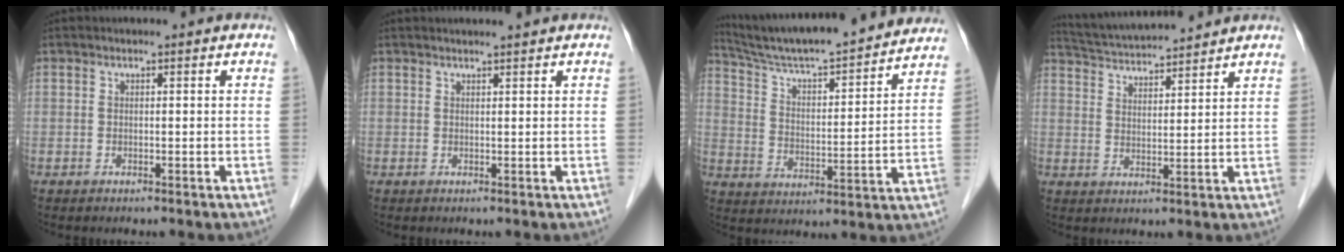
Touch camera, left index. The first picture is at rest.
{"total": 2.6, "force": [2.5, -0.1, 0.9], "torque": [-0.012, 0.012, 0.034]}
{"total": 22.5, "force": [20.6, 1.1, 8.9], "torque": [-0.149, -0.005, 0.302]}
{"total": 11.2, "force": [10.6, 0.3, 3.6], "torque": [-0.073, 0.023, 0.176]}